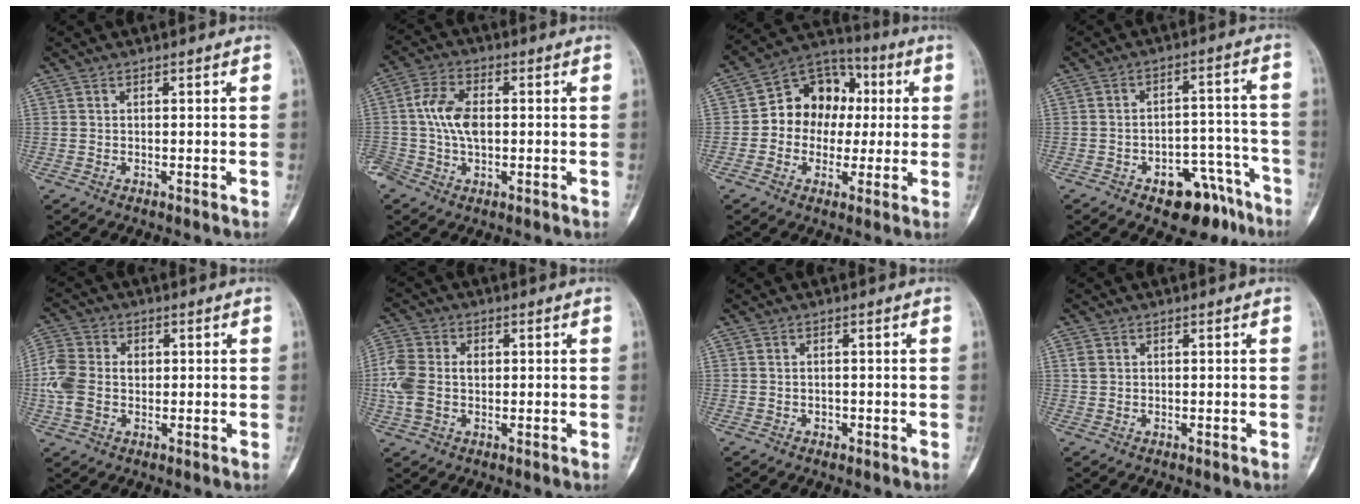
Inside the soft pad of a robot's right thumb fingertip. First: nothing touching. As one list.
[{"total": 9.9, "force": [-0.2, 6.3, 7.6], "torque": [-0.148, 0.020, -0.005]}, {"total": 13.6, "force": [0.7, 11.2, 7.7], "torque": [-0.068, 0.031, 0.000]}, {"total": 11.4, "force": [-7.3, 6.1, 6.3], "torque": [-0.050, 0.071, -0.098]}, {"total": 8.8, "force": [0.0, 6.6, 5.8], "torque": [-0.134, 0.014, -0.005]}, {"total": 9.0, "force": [0.2, 6.4, 6.3], "torque": [-0.154, 0.016, 0.002]}, {"total": 0.7, "force": [-0.3, 0.5, 0.2], "torque": [0.000, 0.001, -0.004]}, {"total": 1.5, "force": [0.5, 1.2, 0.8], "torque": [-0.012, 0.003, 0.009]}]